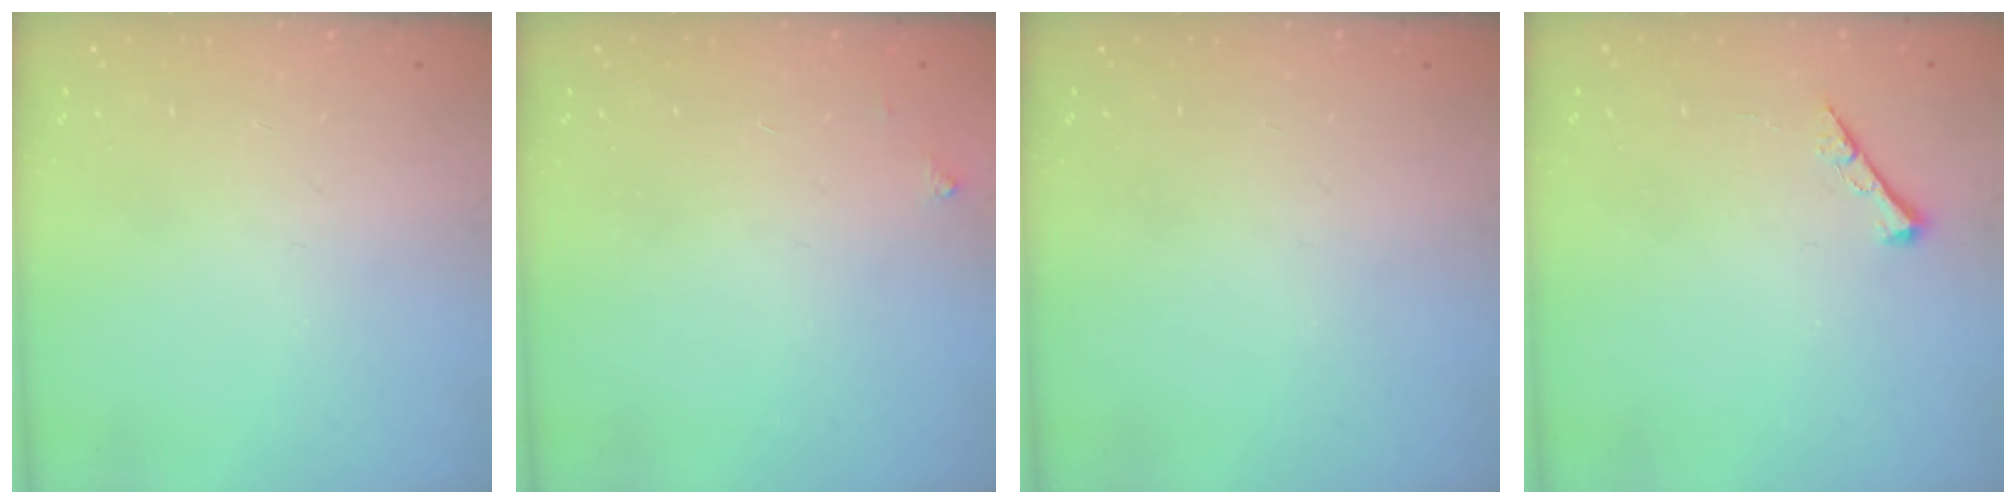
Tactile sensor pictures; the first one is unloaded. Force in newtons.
{"total": 2.5, "press": 2.5, "slide": 0.4}
{"total": 0.0}
{"total": 3.9, "press": 3.9, "slide": 0.5}